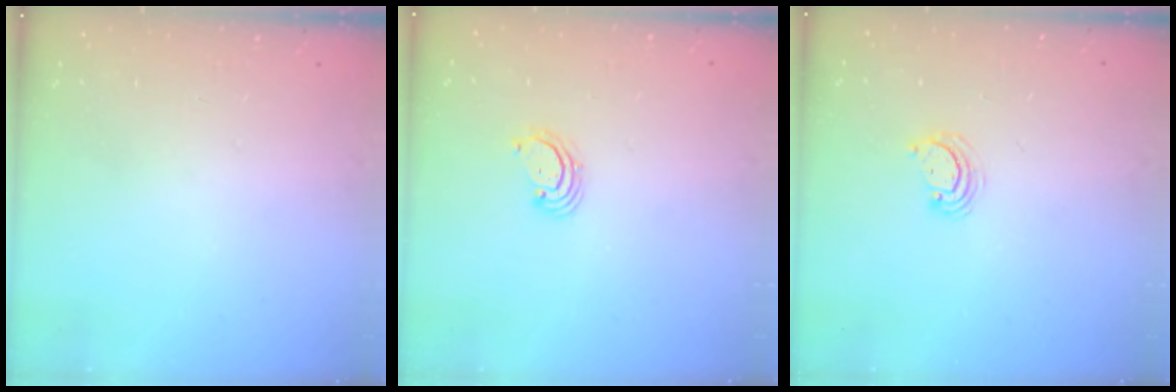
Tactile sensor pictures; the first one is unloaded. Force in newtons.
{"total": 2.7, "press": 2.7, "slide": 0.3}
{"total": 4.3, "press": 4.3, "slide": 0.4}